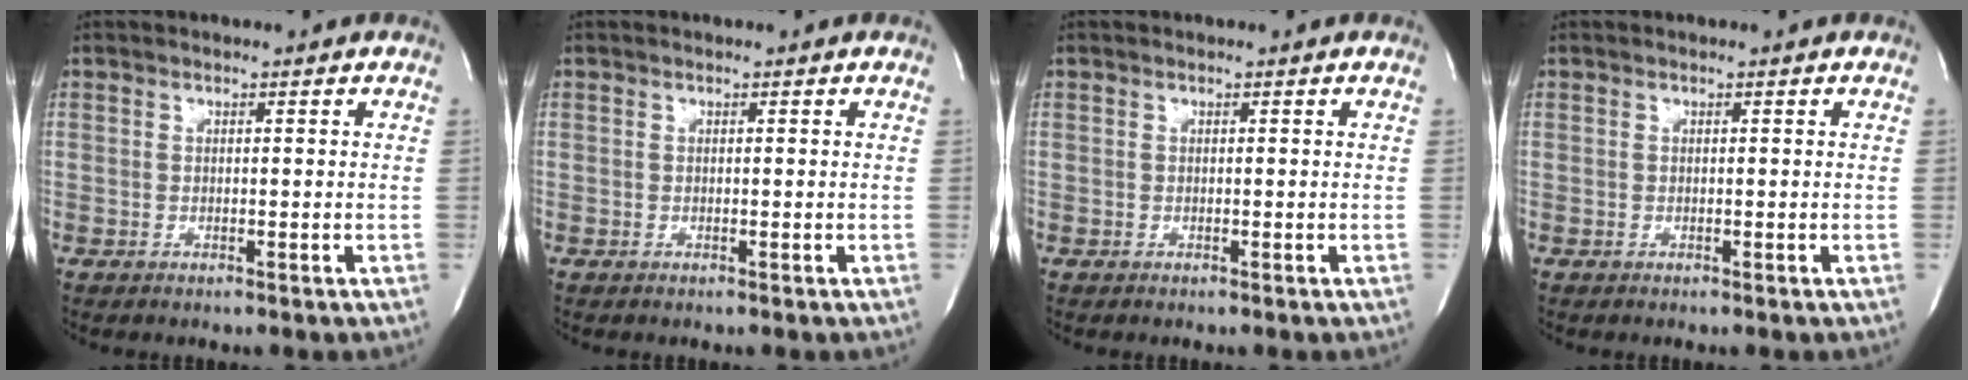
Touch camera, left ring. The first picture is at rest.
{"total": 0.0}
{"total": 0.0}
{"total": 0.0}